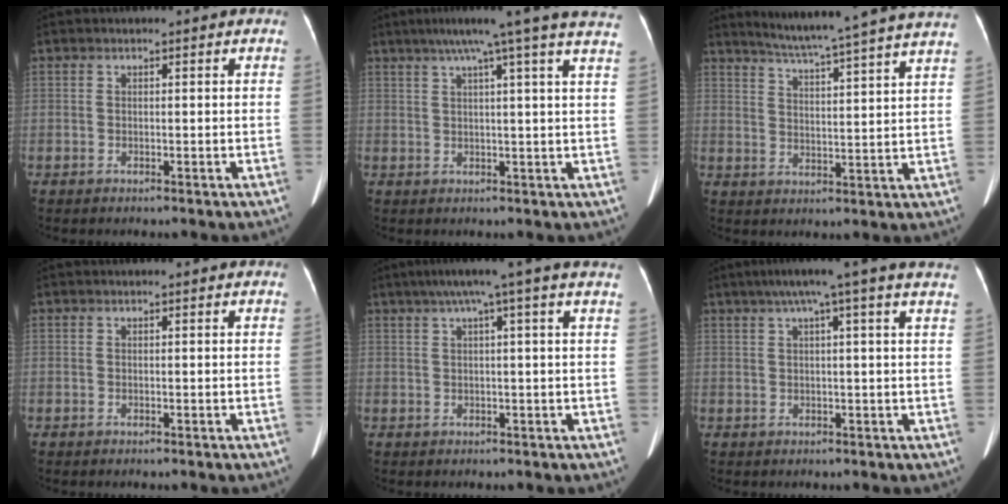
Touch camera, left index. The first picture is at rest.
{"total": 16.4, "force": [13.2, -1.7, 9.6], "torque": [-0.151, 0.009, 0.157]}
{"total": 19.9, "force": [17.6, -1.8, 9.1], "torque": [-0.151, -0.032, 0.227]}
{"total": 0.6, "force": [0.5, 0.0, 0.1], "torque": [-0.003, 0.001, 0.006]}
{"total": 9.9, "force": [7.3, -1.8, 6.4], "torque": [-0.100, 0.033, 0.081]}
{"total": 11.1, "force": [8.3, -1.2, 7.4], "torque": [-0.114, 0.039, 0.091]}